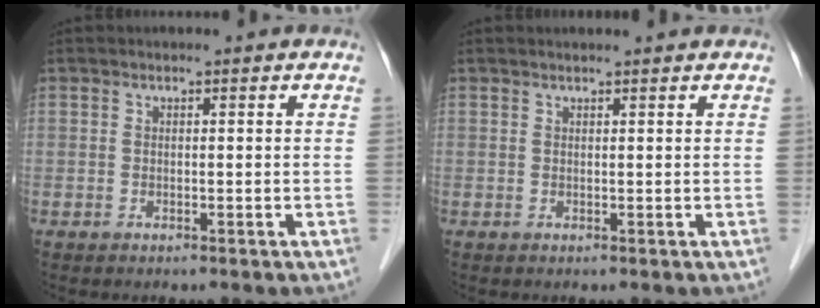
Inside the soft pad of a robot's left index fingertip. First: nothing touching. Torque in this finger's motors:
{"motor_torque": [0.19, -0.26, 0.01, 0.00]}